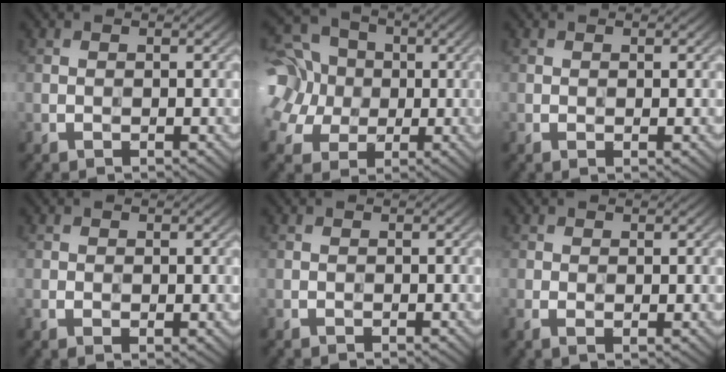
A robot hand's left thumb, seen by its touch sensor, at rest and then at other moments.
{"total": 12.8, "force": [1.2, 11.0, 6.5], "torque": [-0.195, 0.030, -0.014]}
{"total": 0.6, "force": [0.0, 0.2, 0.6], "torque": [-0.011, -0.004, 0.000]}
{"total": 1.8, "force": [-0.2, 0.9, 1.6], "torque": [-0.027, -0.008, 0.000]}
{"total": 0.0}
{"total": 2.0, "force": [0.0, 0.8, 1.8], "torque": [-0.038, -0.007, 0.001]}